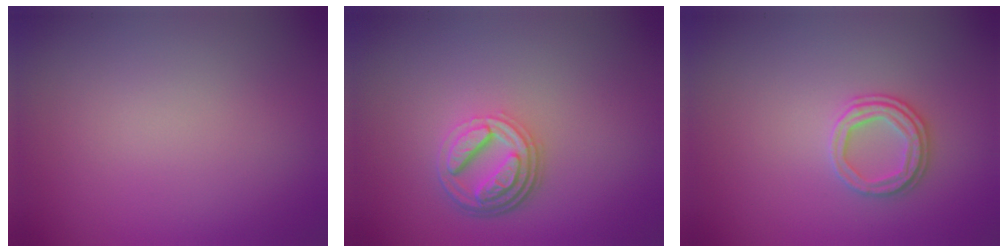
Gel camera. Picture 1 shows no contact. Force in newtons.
{"total": 4.4, "press": 3.4, "slide": 2.9}
{"total": 2.6, "press": 2.4, "slide": 0.8}